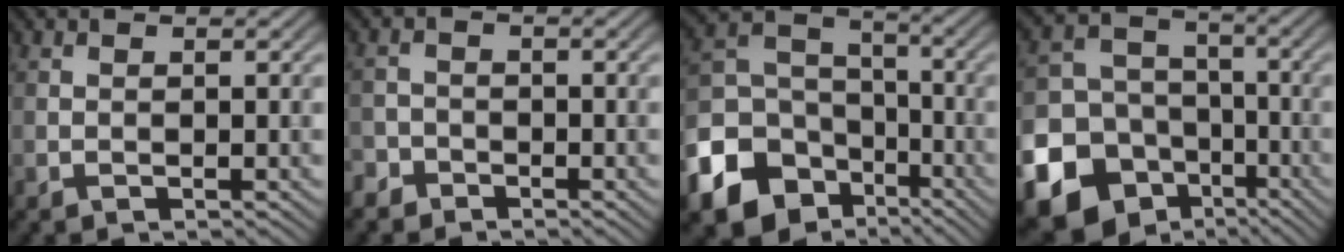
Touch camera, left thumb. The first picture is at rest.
{"total": 2.4, "force": [-1.8, 1.5, 0.2], "torque": [0.005, 0.004, -0.045]}
{"total": 14.4, "force": [-7.2, 10.8, 6.2], "torque": [-0.198, -0.039, -0.131]}
{"total": 18.5, "force": [-9.0, 15.2, 5.6], "torque": [-0.178, -0.067, -0.153]}